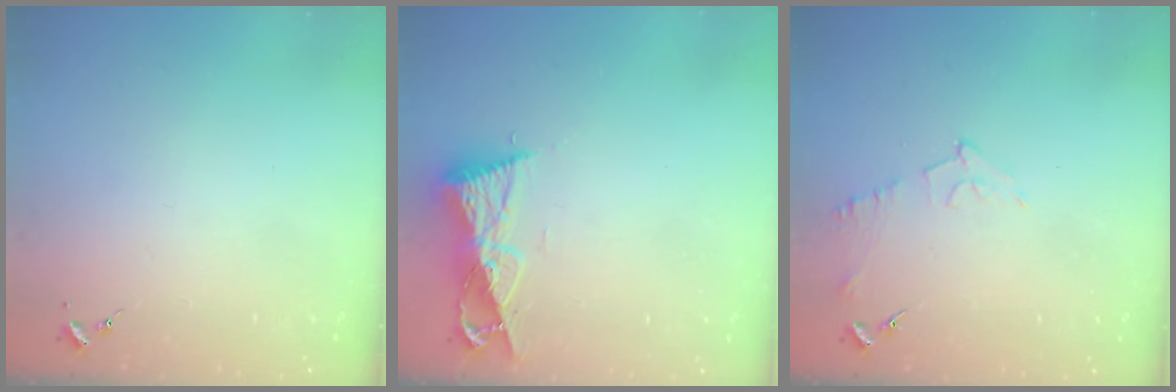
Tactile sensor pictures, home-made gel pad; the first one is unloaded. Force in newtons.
{"total": 9.5, "press": 9.5, "slide": 0.8}
{"total": 5.4, "press": 5.3, "slide": 1.2}